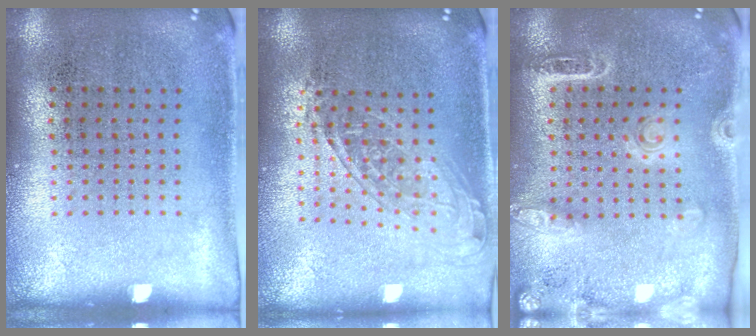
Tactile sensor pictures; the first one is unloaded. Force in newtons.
{"total": 1.5, "press": 1.2, "slide": 0.9}
{"total": 1.8, "press": 1.7, "slide": 0.4}